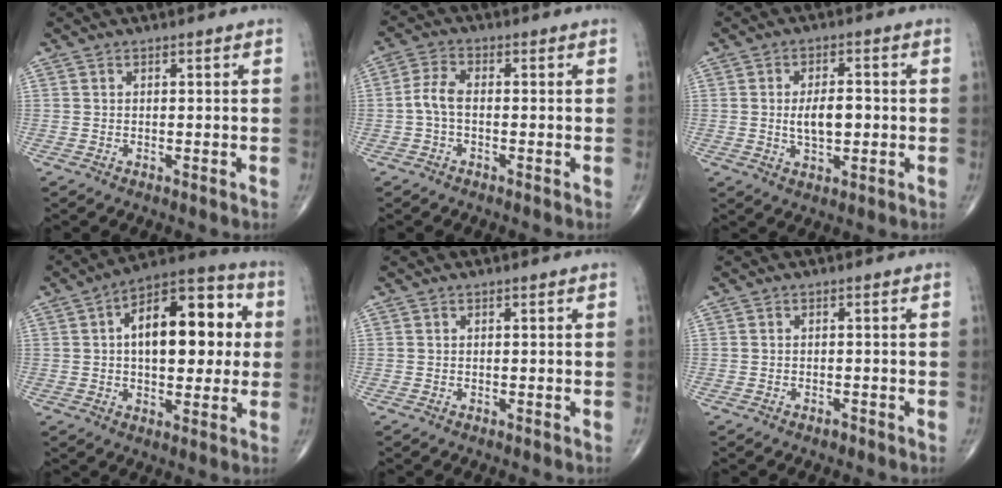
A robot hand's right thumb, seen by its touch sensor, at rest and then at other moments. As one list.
[{"total": 4.0, "force": [-0.7, 2.1, 3.4], "torque": [-0.076, 0.013, -0.021]}, {"total": 6.5, "force": [-0.3, 3.2, 5.6], "torque": [-0.091, 0.002, -0.003]}, {"total": 18.8, "force": [2.6, 9.9, 15.8], "torque": [-0.198, 0.025, 0.031]}, {"total": 0.0}, {"total": 0.8, "force": [-0.6, 0.4, 0.3], "torque": [-0.006, 0.001, -0.010]}]